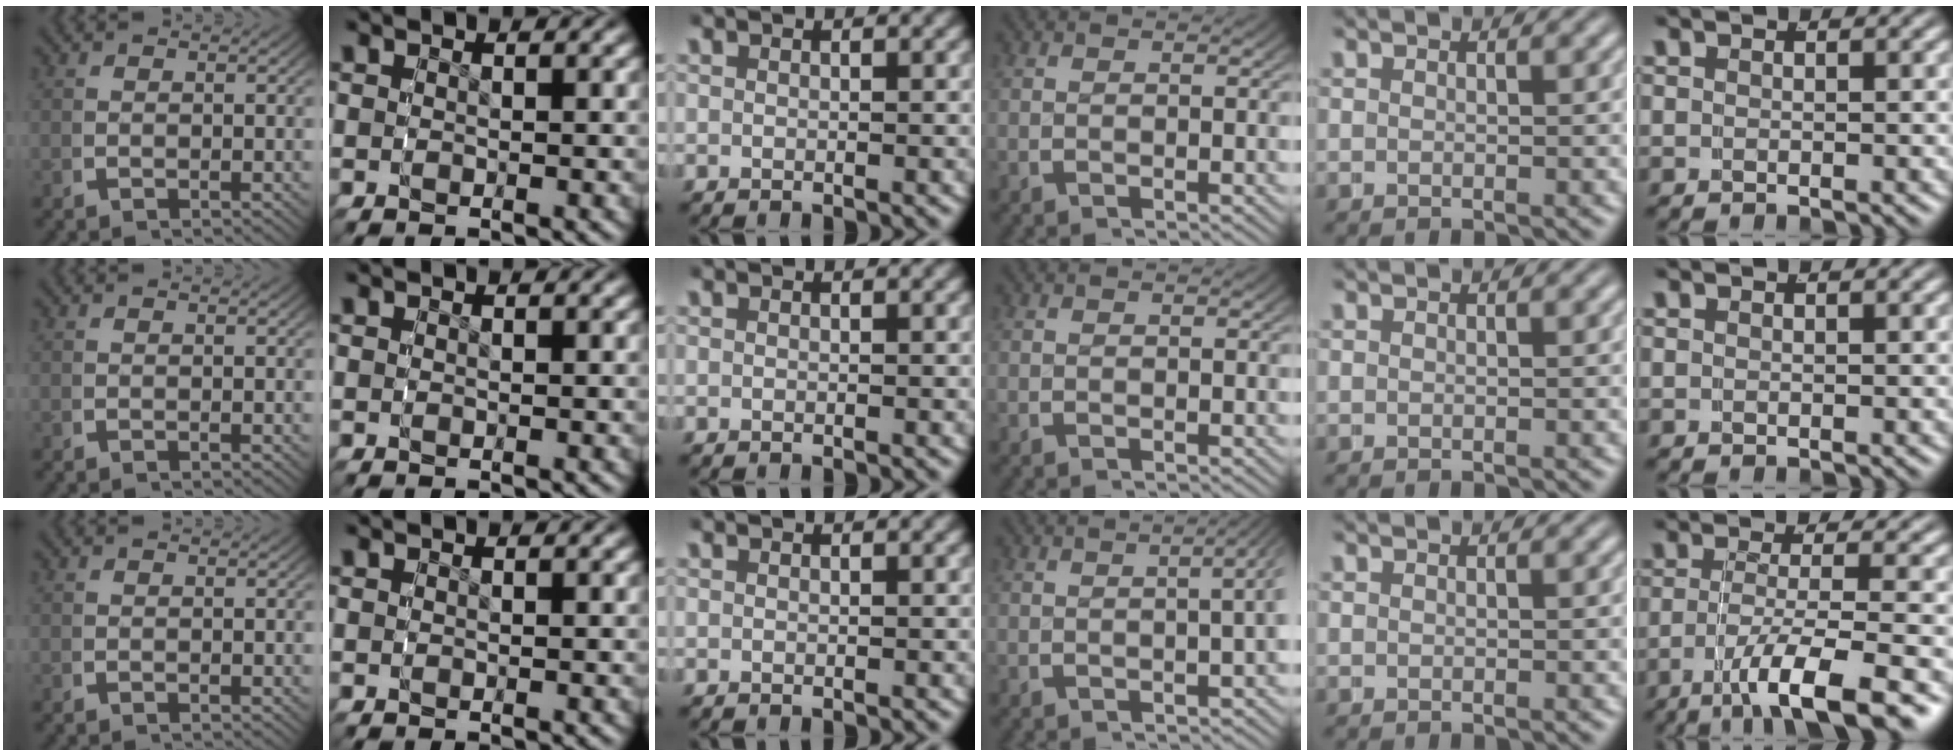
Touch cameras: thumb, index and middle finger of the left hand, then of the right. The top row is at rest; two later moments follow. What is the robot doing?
{"motion": "grasp_and_lifting", "object": "dispenser bottle"}